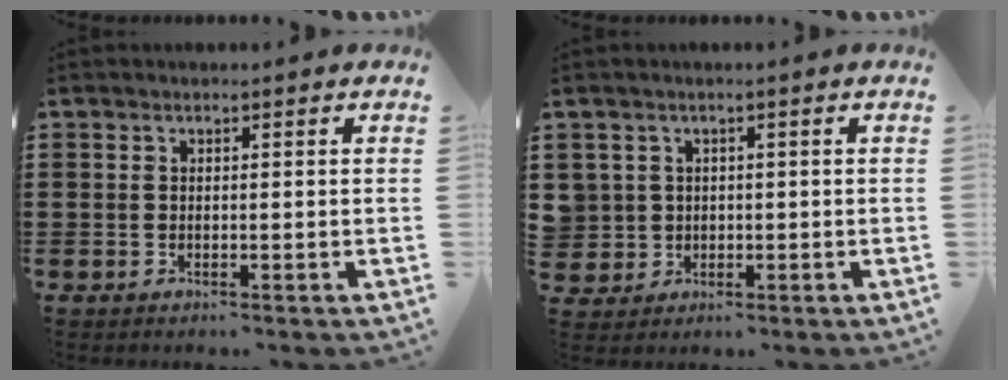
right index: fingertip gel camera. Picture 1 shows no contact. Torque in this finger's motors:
{"motor_torque": [1.10, 1.04, 0.24, 0.03]}